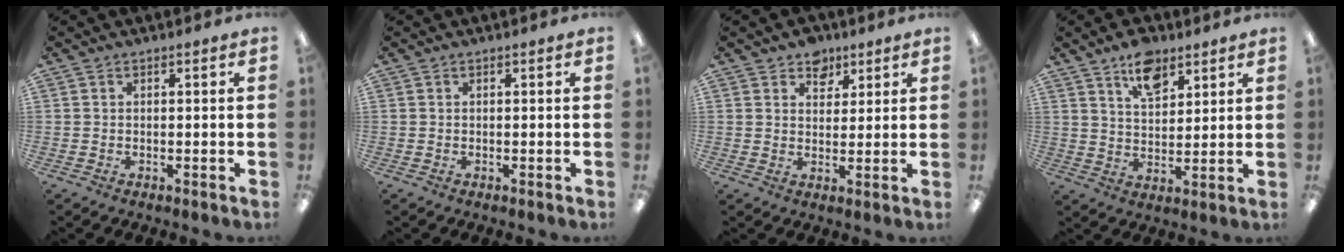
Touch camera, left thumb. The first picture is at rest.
{"total": 0.0}
{"total": 5.3, "force": [3.8, 3.5, 1.0], "torque": [-0.003, -0.017, 0.066]}
{"total": 8.8, "force": [6.2, 4.7, 4.2], "torque": [-0.061, -0.028, 0.109]}